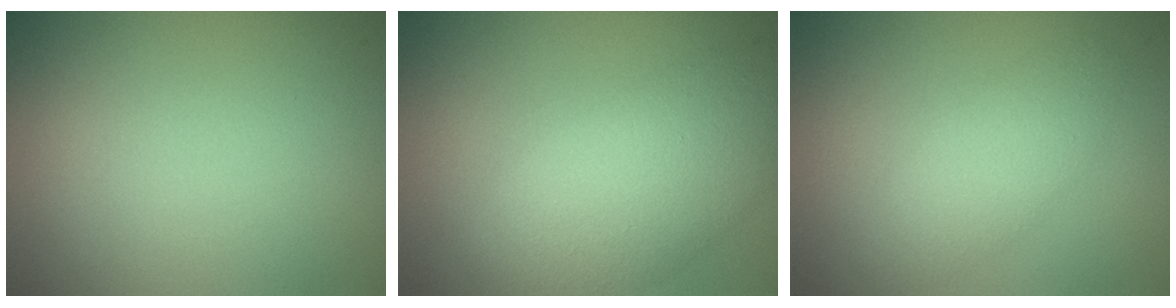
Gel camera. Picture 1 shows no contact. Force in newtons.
{"total": 6.7, "press": 6.7, "slide": 0.4}
{"total": 2.5, "press": 2.5, "slide": 0.2}